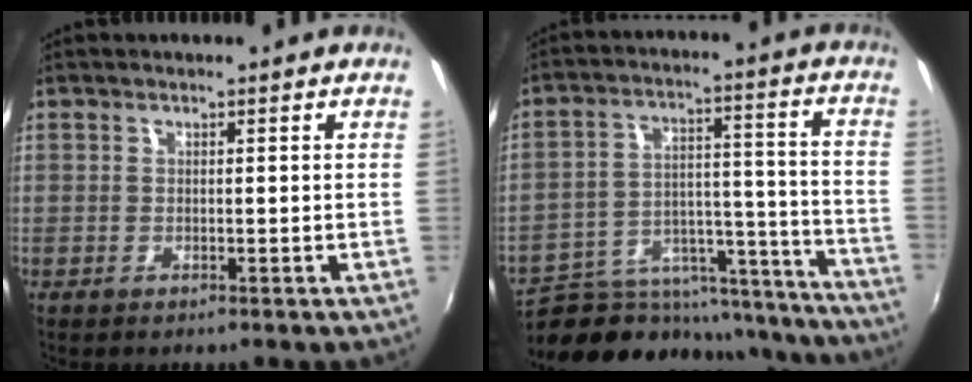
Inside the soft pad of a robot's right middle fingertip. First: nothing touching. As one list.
[{"total": 25.5, "force": [-21.0, 10.2, 10.1], "torque": [-0.167, 0.035, -0.262]}]